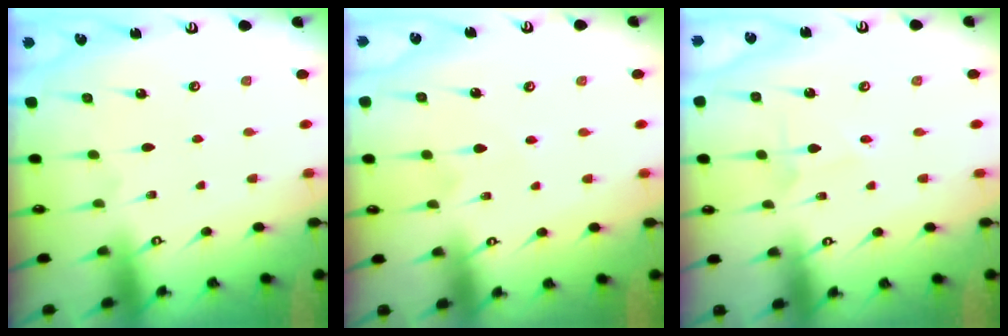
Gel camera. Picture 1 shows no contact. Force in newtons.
{"total": 4.6, "press": 4.6, "slide": 0.5}
{"total": 1.6, "press": 1.6, "slide": 0.2}